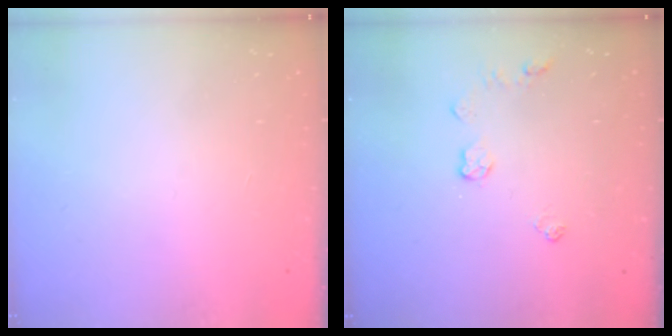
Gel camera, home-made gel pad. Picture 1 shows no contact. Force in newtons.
{"total": 4.7, "press": 4.6, "slide": 0.7}